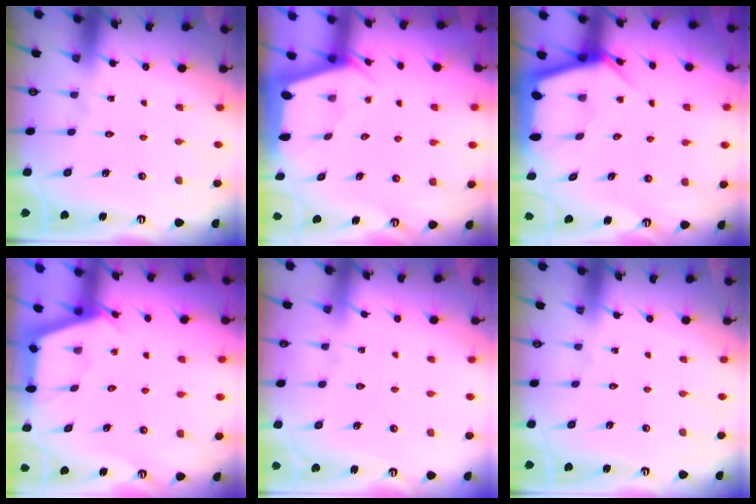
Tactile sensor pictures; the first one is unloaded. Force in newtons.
{"total": 1.9, "press": 1.9, "slide": 0.3}
{"total": 5.7, "press": 5.7, "slide": 0.5}
{"total": 2.8, "press": 2.7, "slide": 0.4}
{"total": 1.9, "press": 1.8, "slide": 0.4}
{"total": 0.0}